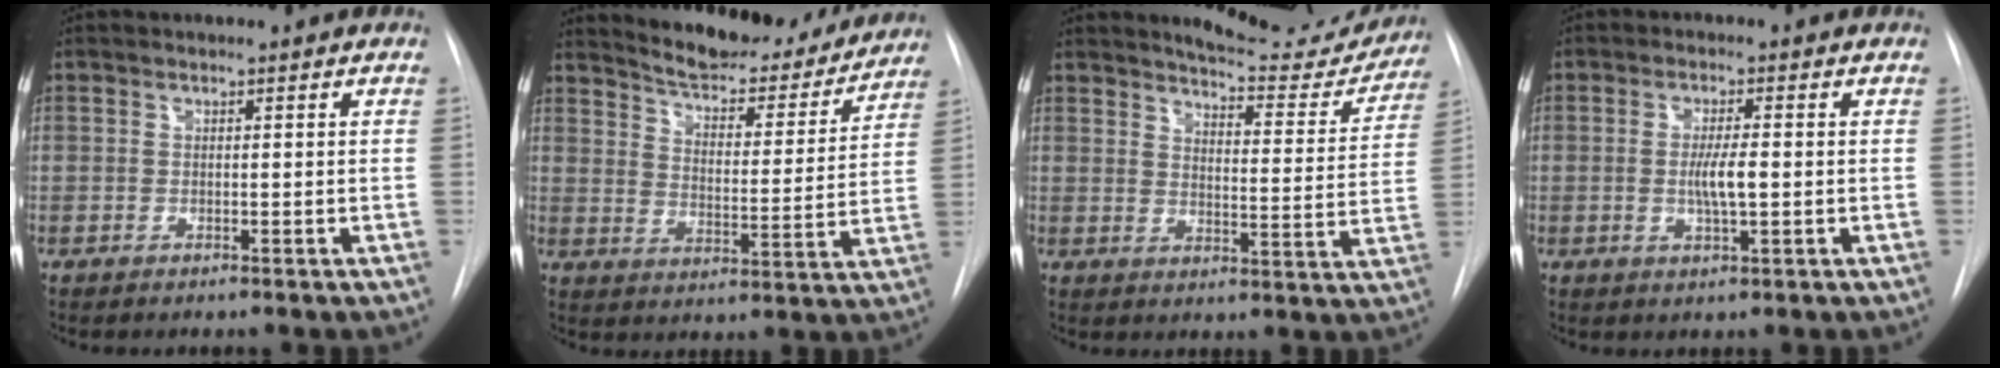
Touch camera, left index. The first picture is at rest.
{"total": 18.8, "force": [17.3, 4.2, 6.0], "torque": [-0.078, -0.021, 0.235]}
{"total": 13.4, "force": [12.9, 2.4, 2.5], "torque": [-0.021, -0.047, 0.149]}
{"total": 4.0, "force": [-0.3, 0.5, 3.9], "torque": [-0.074, -0.004, -0.004]}